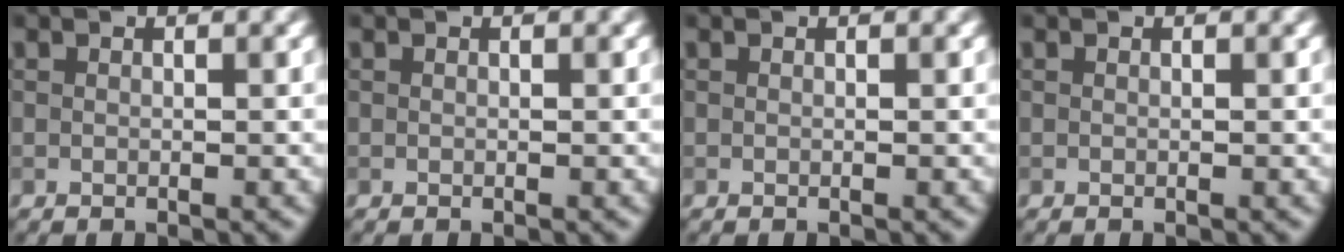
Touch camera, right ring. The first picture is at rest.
{"total": 0.0}
{"total": 0.0}
{"total": 0.0}